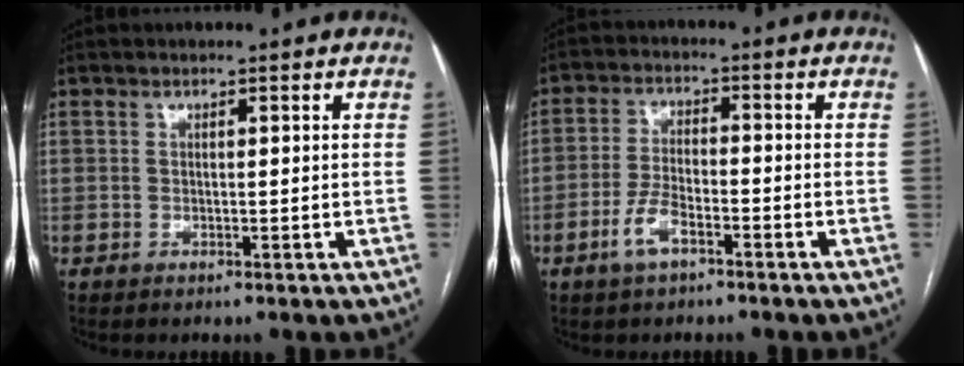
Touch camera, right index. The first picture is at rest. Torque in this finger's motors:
{"motor_torque": [0.09, -0.24, 0.00, -0.01]}